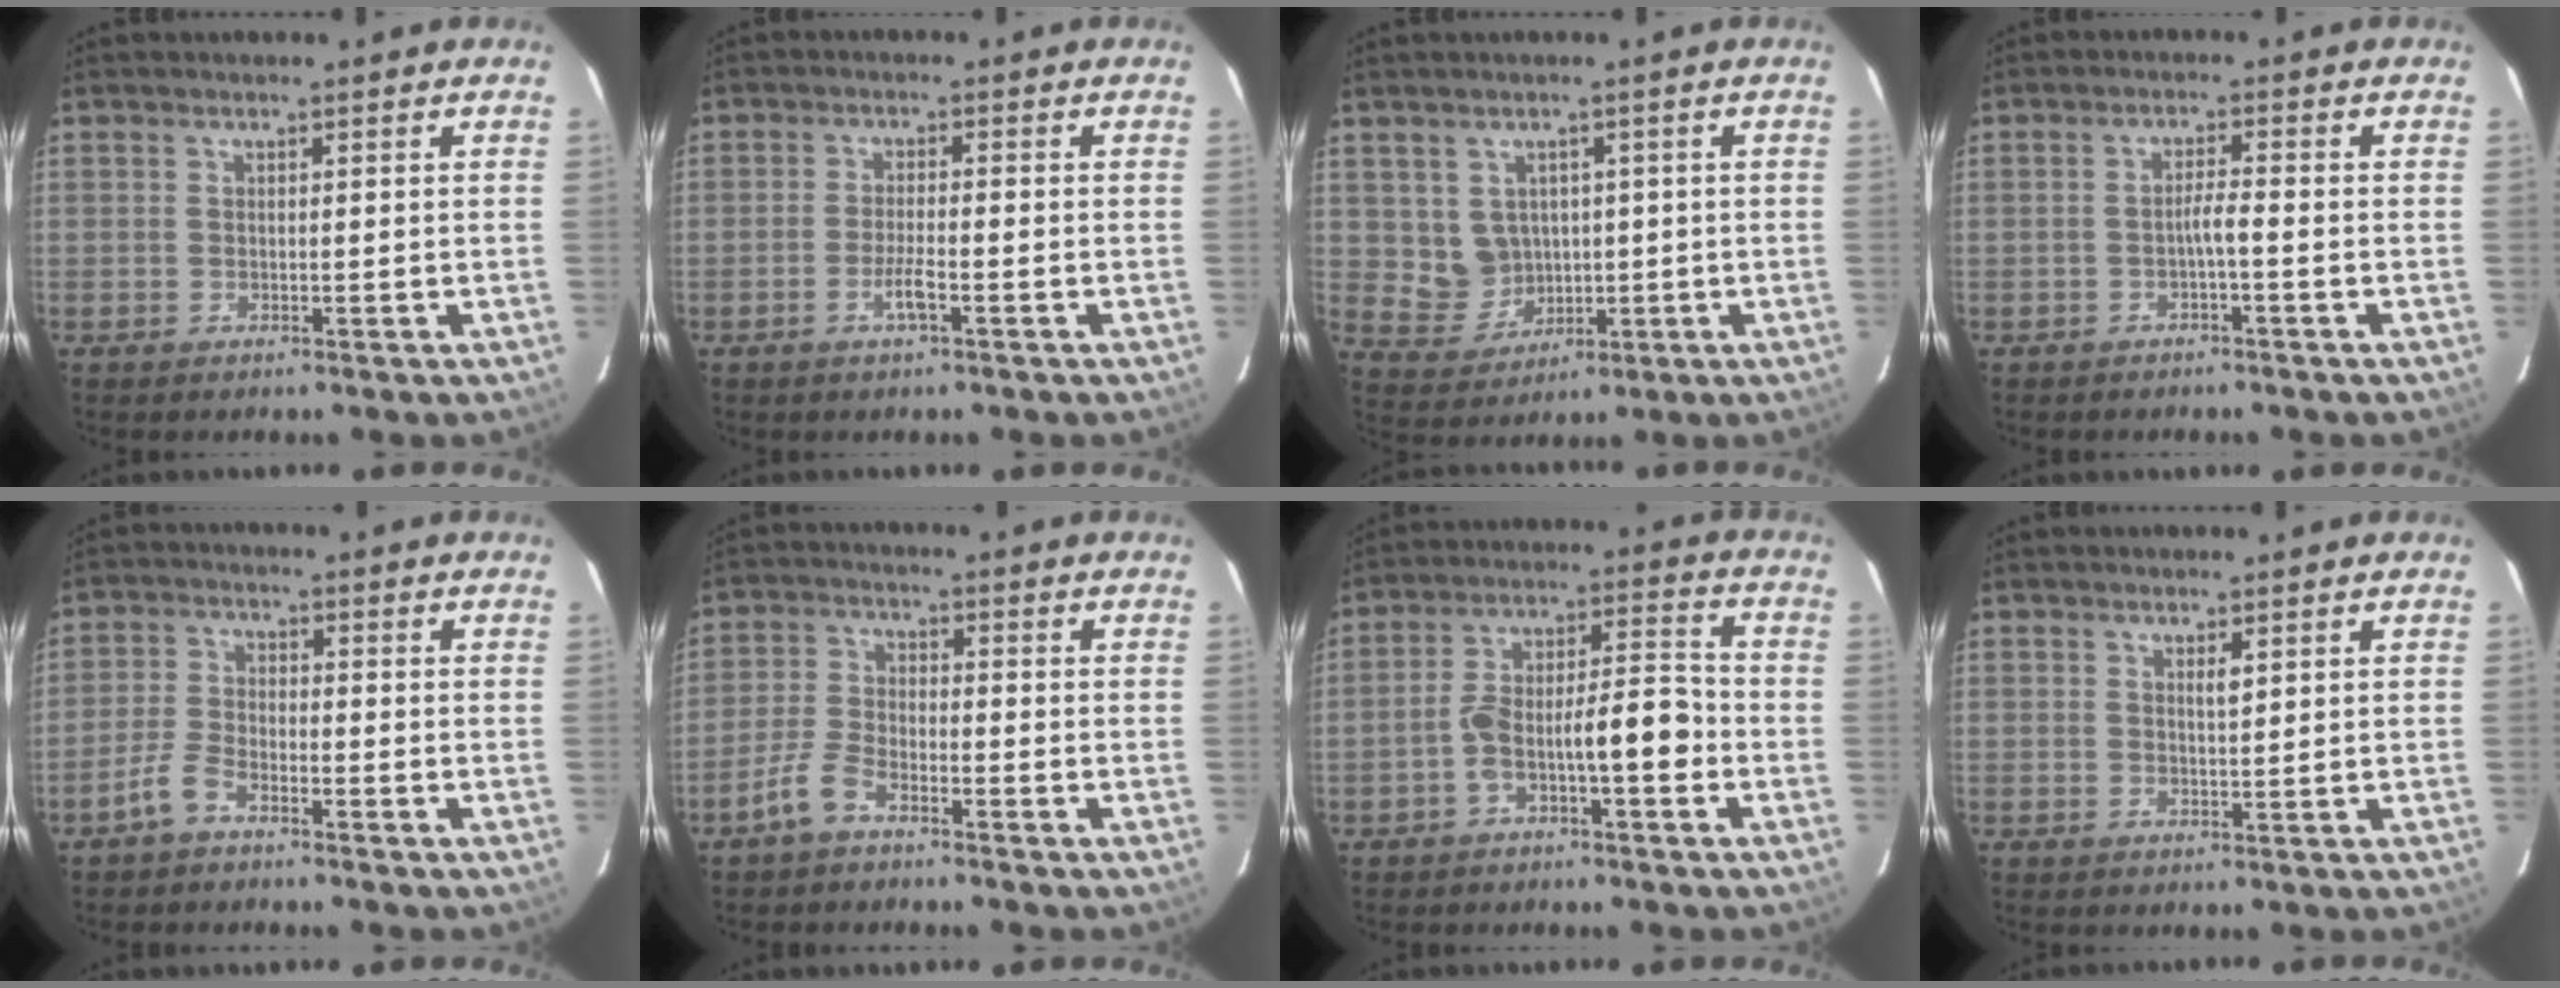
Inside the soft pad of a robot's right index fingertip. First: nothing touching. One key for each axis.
{"total": 3.0, "fx": -1.4, "fy": 0.2, "fz": 2.6, "tx": -0.052, "ty": -0.001, "tz": -0.028}
{"total": 5.7, "fx": 0.9, "fy": 5.4, "fz": 1.6, "tx": -0.032, "ty": 0.011, "tz": 0.032}
{"total": 2.2, "fx": -0.9, "fy": -0.1, "fz": 2.0, "tx": -0.034, "ty": 0.003, "tz": -0.019}
{"total": 3.8, "fx": -2.9, "fy": 1.3, "fz": 2.1, "tx": -0.055, "ty": 0.003, "tz": -0.060}
{"total": 4.7, "fx": -3.5, "fy": 1.5, "fz": 2.7, "tx": -0.071, "ty": 0.001, "tz": -0.073}
{"total": 9.3, "fx": -3.4, "fy": 2.0, "fz": 8.4, "tx": -0.144, "ty": 0.038, "tz": -0.054}
{"total": 1.2, "fx": 0.6, "fy": 0.2, "fz": 1.0, "tx": -0.021, "ty": -0.002, "tz": 0.011}